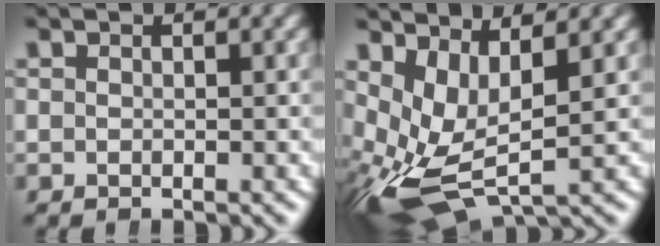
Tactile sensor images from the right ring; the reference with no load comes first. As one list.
[{"total": 7.6, "force": [-2.2, 5.0, 5.3], "torque": [-0.141, -0.054, -0.015]}]